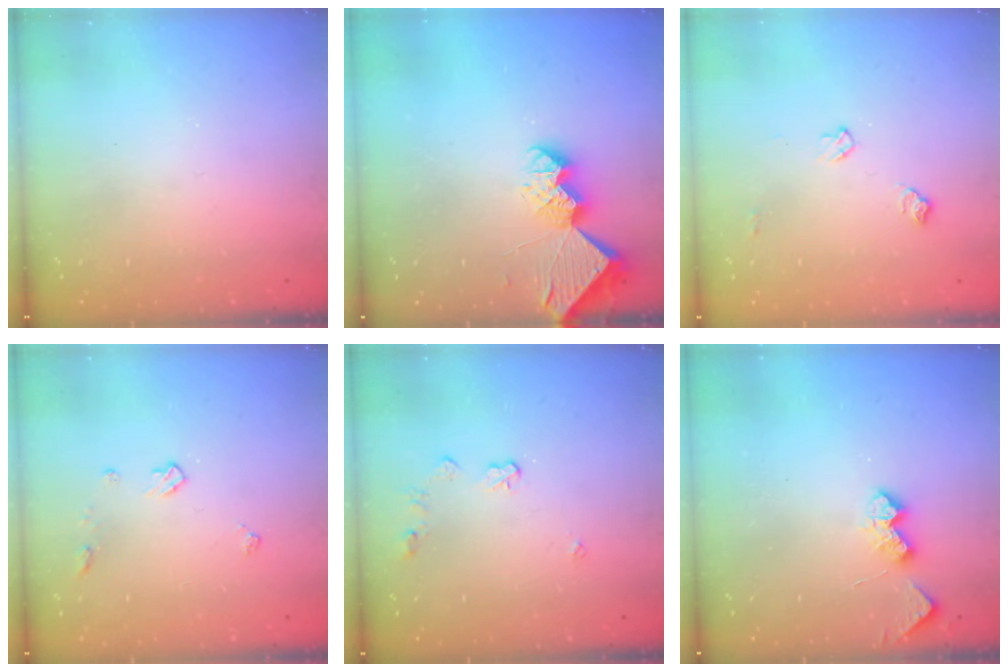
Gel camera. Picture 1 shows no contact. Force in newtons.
{"total": 9.7, "press": 9.7, "slide": 1.0}
{"total": 6.4, "press": 6.3, "slide": 0.9}
{"total": 5.0, "press": 5.0, "slide": 0.8}
{"total": 4.9, "press": 4.9, "slide": 0.2}
{"total": 6.2, "press": 6.1, "slide": 0.7}